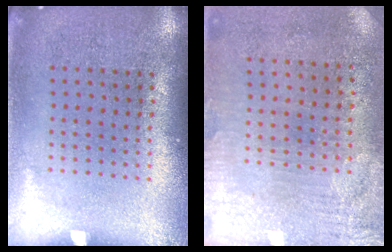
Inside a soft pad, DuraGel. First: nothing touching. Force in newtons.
{"total": 3.4, "press": 2.8, "slide": 1.9}